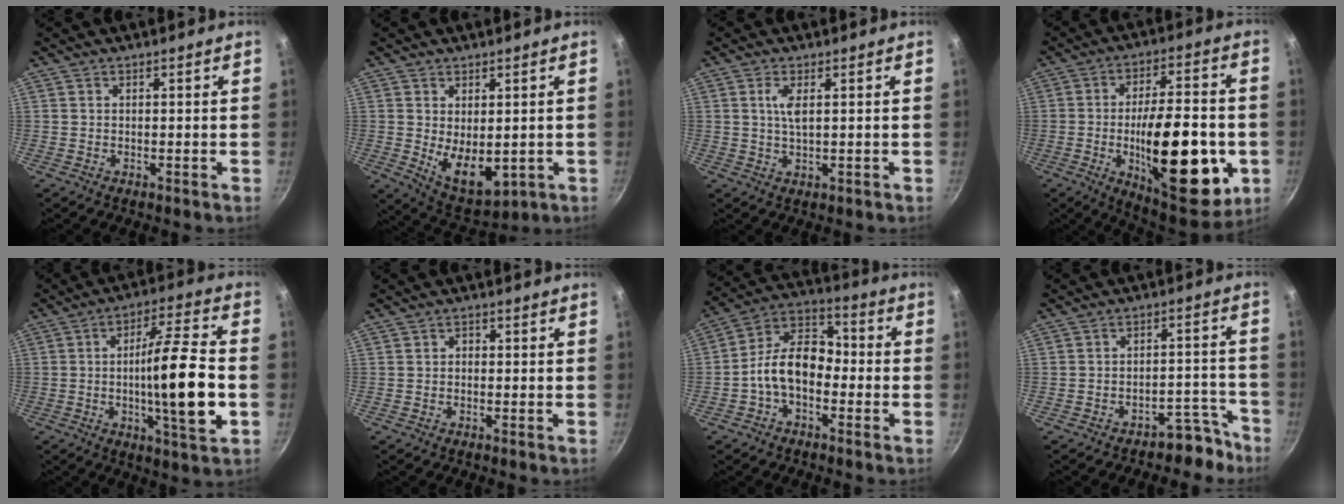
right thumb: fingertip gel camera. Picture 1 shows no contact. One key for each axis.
{"total": 9.2, "fx": 0.0, "fy": 5.3, "fz": 7.5, "tx": -0.097, "ty": -0.026, "tz": 0.022}
{"total": 3.4, "fx": 0.8, "fy": 1.1, "fz": 3.1, "tx": -0.063, "ty": -0.001, "tz": 0.017}
{"total": 25.6, "fx": -5.5, "fy": 10.5, "fz": 22.7, "tx": -0.307, "ty": 0.009, "tz": -0.071}
{"total": 16.6, "fx": -2.6, "fy": 3.0, "fz": 16.1, "tx": -0.256, "ty": 0.023, "tz": -0.044}
{"total": 1.1, "fx": -0.3, "fy": 0.8, "fz": 0.6, "tx": -0.009, "ty": 0.006, "tz": -0.007}
{"total": 11.6, "fx": -2.8, "fy": 7.5, "fz": 8.3, "tx": -0.118, "ty": 0.051, "tz": -0.074}
{"total": 6.9, "fx": -5.5, "fy": 3.5, "fz": 2.3, "tx": 0.029, "ty": 0.078, "tz": -0.068}